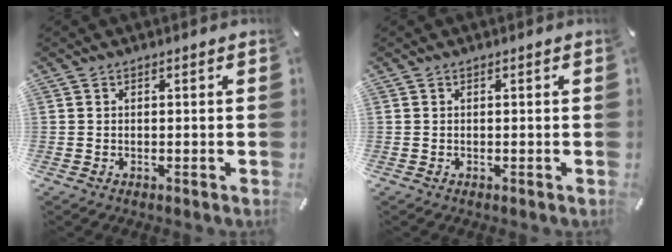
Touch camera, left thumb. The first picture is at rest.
{"total": 0.0}